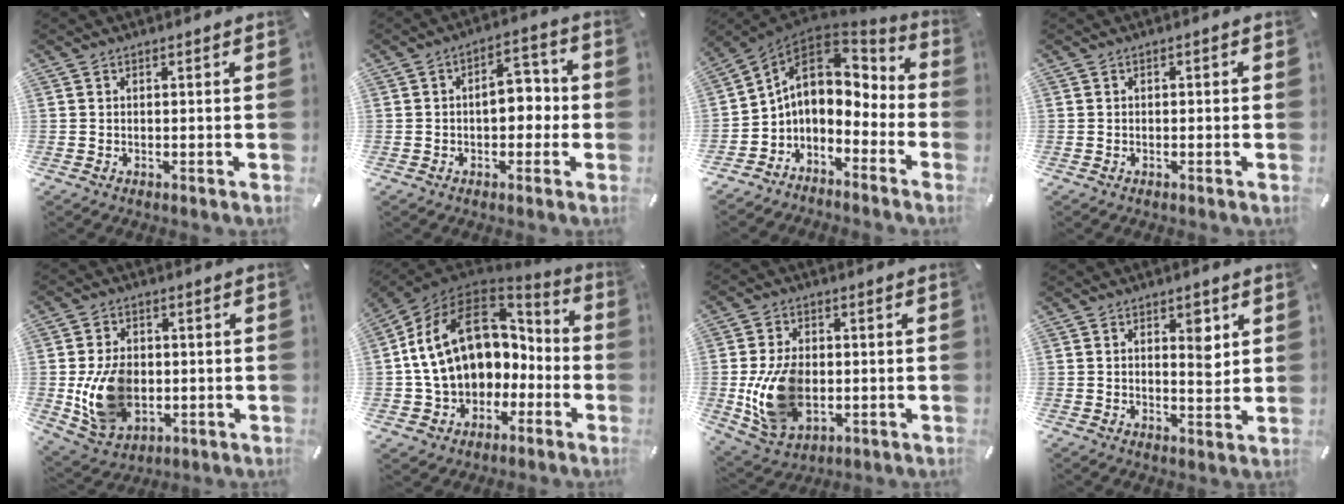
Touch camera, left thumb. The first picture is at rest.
{"total": 8.1, "force": [-0.3, 5.1, 6.3], "torque": [-0.074, 0.004, -0.012]}
{"total": 10.8, "force": [1.4, 8.5, 6.5], "torque": [-0.109, -0.012, 0.027]}
{"total": 0.6, "force": [-0.3, 0.4, 0.3], "torque": [-0.006, 0.000, -0.007]}
{"total": 13.4, "force": [-1.5, 10.0, 8.8], "torque": [-0.161, 0.000, -0.023]}
{"total": 18.9, "force": [2.6, 14.6, 11.8], "torque": [-0.237, -0.005, 0.055]}
{"total": 14.6, "force": [-1.9, 10.1, 10.4], "torque": [-0.211, -0.001, -0.029]}
{"total": 5.8, "force": [2.0, 3.0, 4.5], "torque": [-0.055, -0.010, 0.025]}